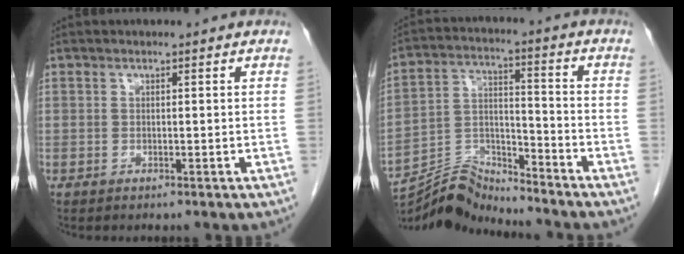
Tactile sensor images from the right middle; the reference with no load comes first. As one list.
[{"total": 10.1, "force": [-10.1, -0.5, 0.2], "torque": [-0.010, 0.030, -0.190]}]